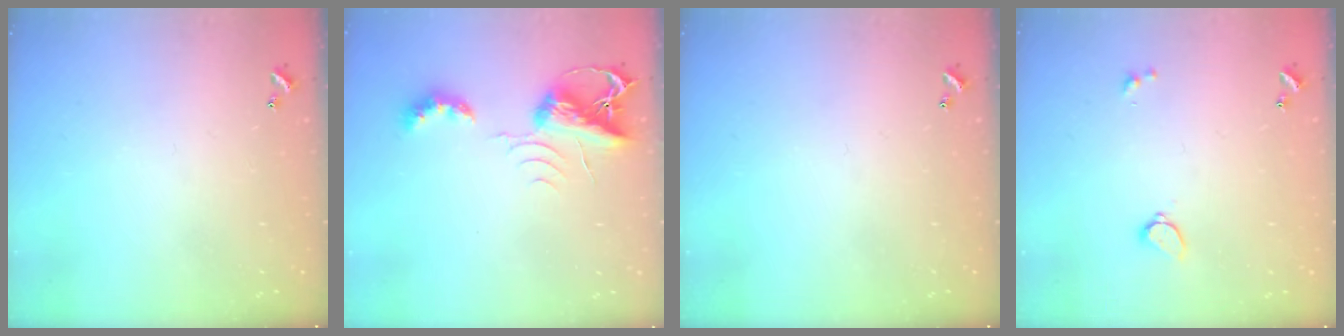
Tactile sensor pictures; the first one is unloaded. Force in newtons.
{"total": 7.3, "press": 7.2, "slide": 0.5}
{"total": 0.0}
{"total": 1.5, "press": 1.4, "slide": 0.4}